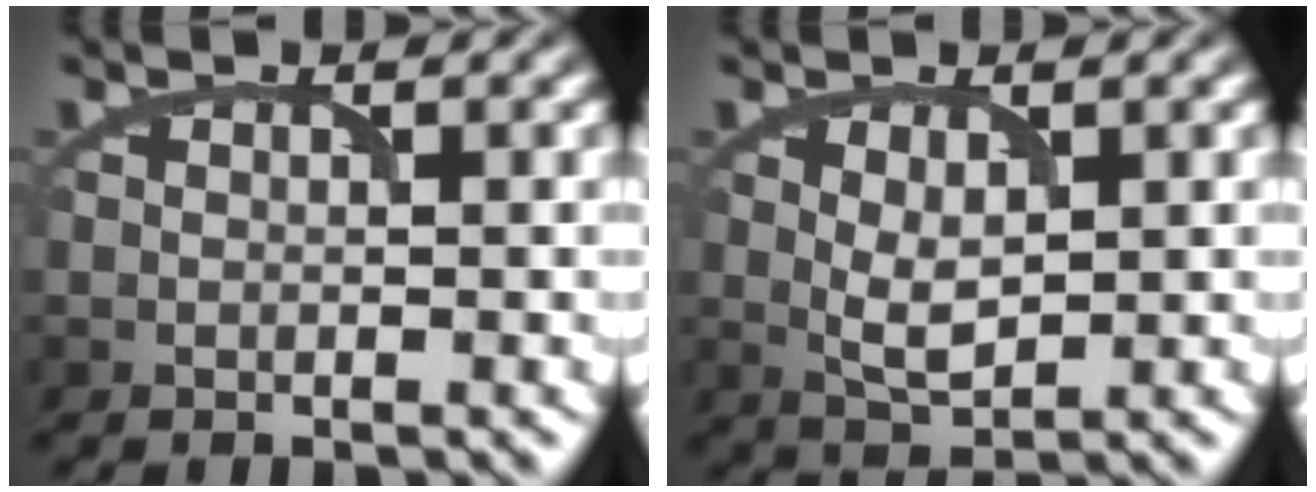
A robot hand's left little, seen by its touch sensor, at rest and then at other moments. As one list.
[{"total": 2.6, "force": [0.5, 1.3, 2.2], "torque": [-0.047, -0.005, 0.014]}]